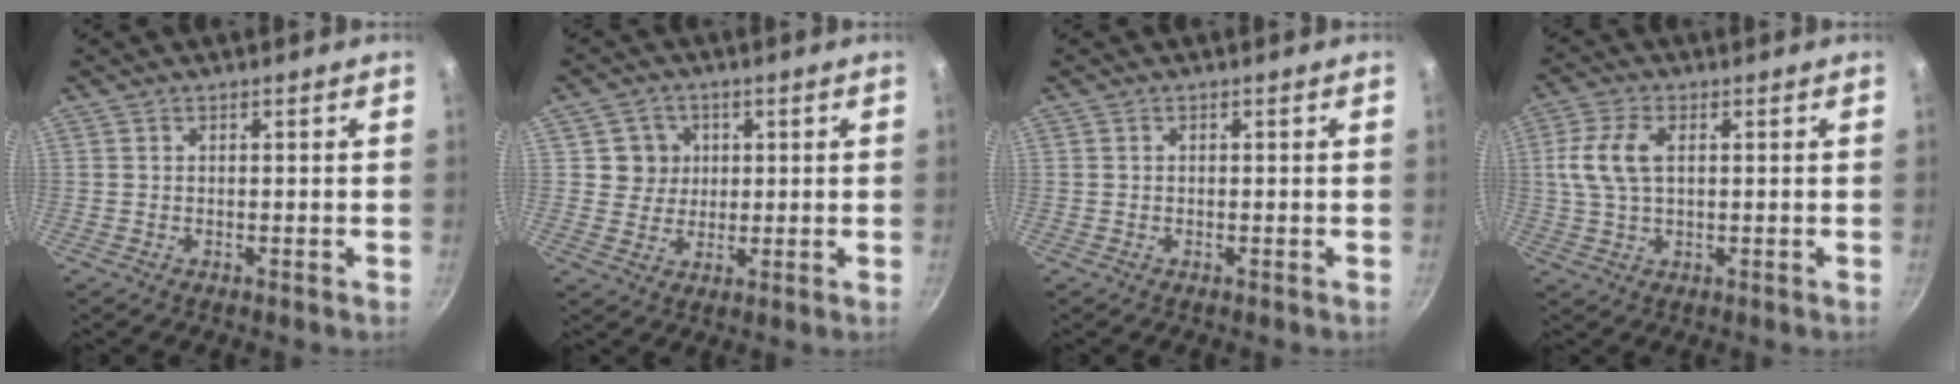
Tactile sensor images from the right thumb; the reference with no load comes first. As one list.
[{"total": 5.5, "force": [1.3, 5.2, 1.1], "torque": [0.019, 0.001, 0.019]}, {"total": 0.0}, {"total": 7.8, "force": [1.4, 4.4, 6.3], "torque": [-0.129, 0.012, 0.023]}]